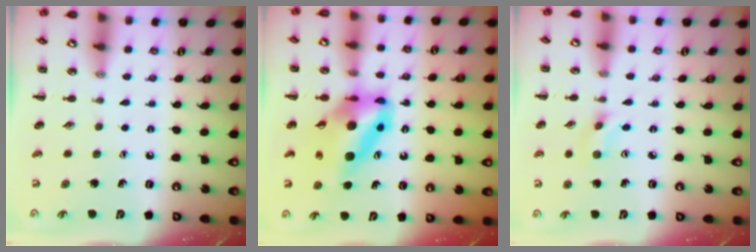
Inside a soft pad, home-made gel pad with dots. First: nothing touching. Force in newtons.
{"total": 12.9, "press": 12.1, "slide": 4.5}
{"total": 2.3, "press": 2.1, "slide": 0.9}